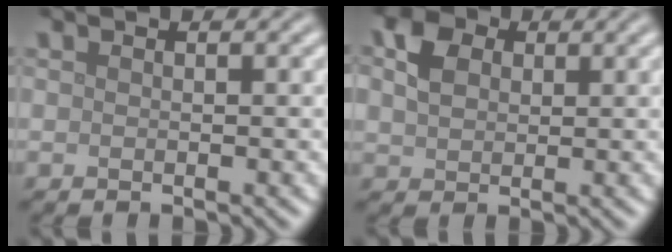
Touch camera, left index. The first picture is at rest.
{"total": 3.4, "force": [1.1, 2.6, 1.9], "torque": [-0.047, 0.007, 0.017]}